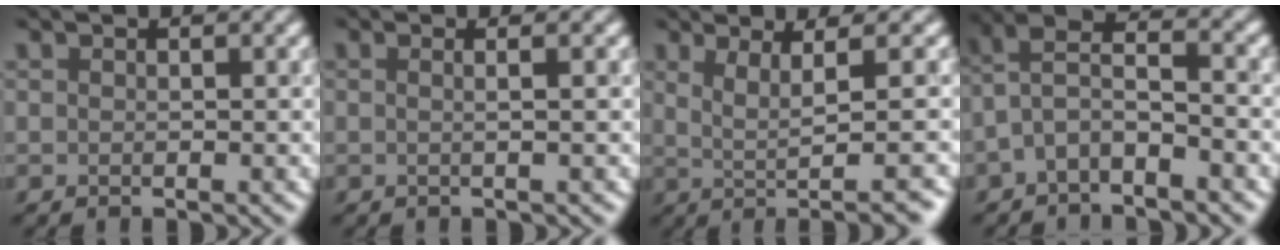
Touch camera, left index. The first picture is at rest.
{"total": 2.4, "force": [0.5, 1.2, 2.0], "torque": [-0.010, 0.016, -0.023]}
{"total": 4.5, "force": [0.4, 0.6, 4.4], "torque": [-0.074, 0.008, 0.026]}
{"total": 3.0, "force": [-1.8, 0.9, 2.2], "torque": [-0.057, 0.018, -0.031]}